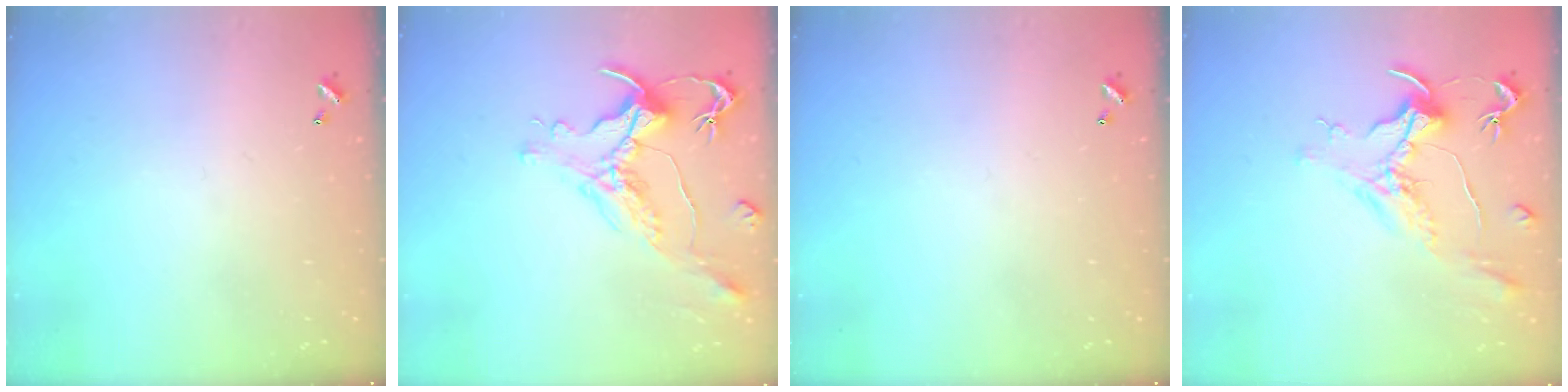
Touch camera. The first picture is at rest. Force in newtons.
{"total": 1.8, "press": 1.4, "slide": 1.2}
{"total": 0.0}
{"total": 1.6, "press": 1.4, "slide": 0.6}